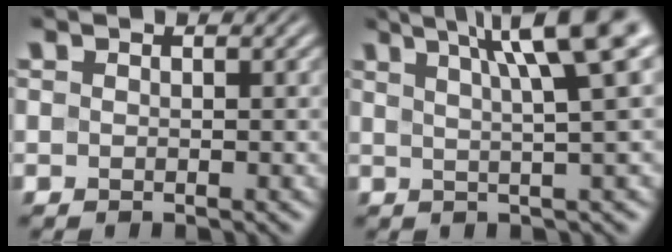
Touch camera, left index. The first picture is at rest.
{"total": 8.2, "force": [4.0, 1.3, 7.1], "torque": [-0.065, 0.031, 0.052]}